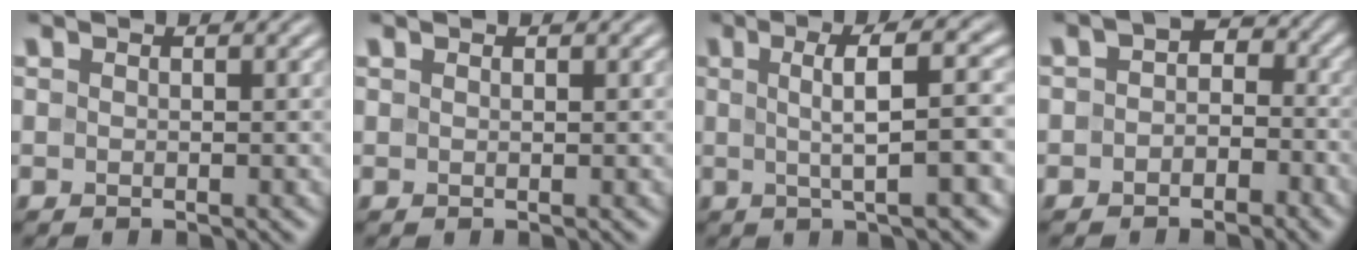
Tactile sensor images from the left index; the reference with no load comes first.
{"total": 0.0}
{"total": 7.0, "force": [0.6, 1.7, 6.7], "torque": [-0.086, 0.019, 0.004]}
{"total": 3.3, "force": [-0.9, 2.5, 1.9], "torque": [-0.007, 0.008, -0.026]}